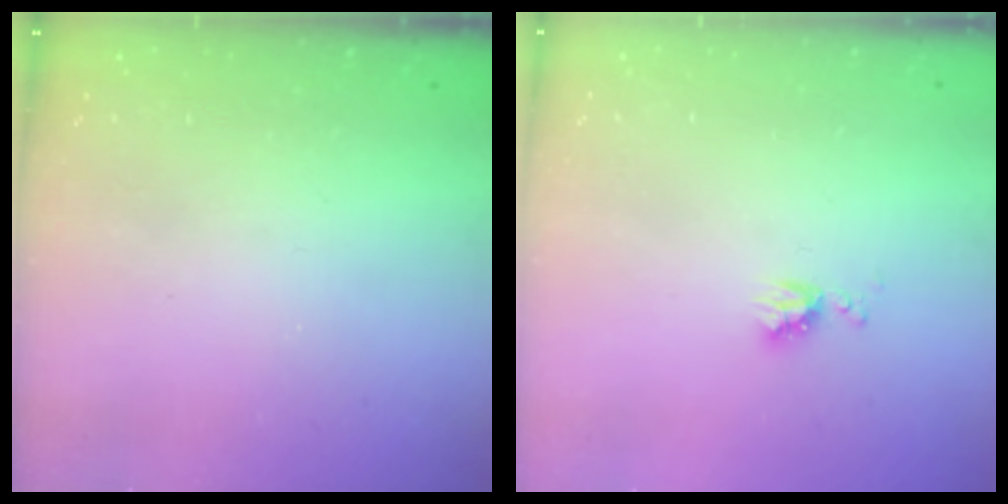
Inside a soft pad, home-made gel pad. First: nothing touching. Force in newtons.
{"total": 4.9, "press": 4.8, "slide": 0.8}